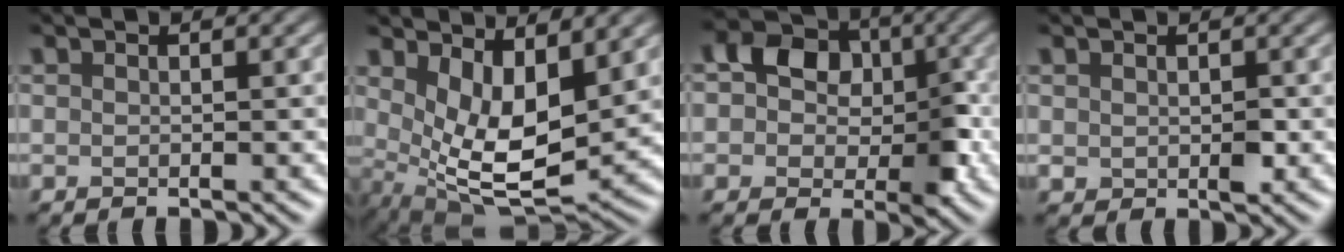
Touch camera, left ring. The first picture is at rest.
{"total": 6.9, "force": [1.5, 3.4, 5.8], "torque": [-0.105, -0.027, 0.025]}
{"total": 6.4, "force": [-0.3, 5.1, 3.9], "torque": [-0.043, 0.002, -0.030]}
{"total": 1.3, "force": [0.2, 1.0, 0.8], "torque": [-0.017, -0.005, 0.000]}